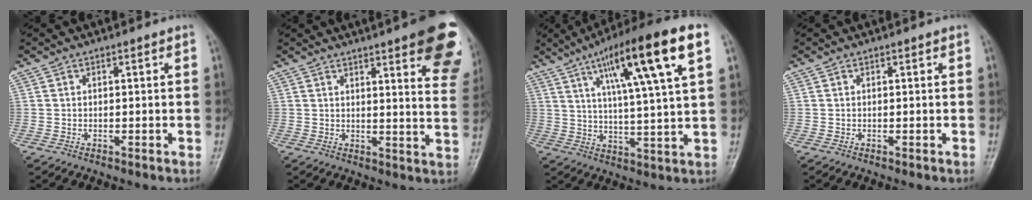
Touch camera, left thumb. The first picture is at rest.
{"total": 17.3, "force": [9.8, 3.6, 13.8], "torque": [-0.148, -0.040, 0.103]}
{"total": 18.7, "force": [8.2, 2.6, 16.6], "torque": [-0.257, -0.005, 0.126]}
{"total": 0.0}